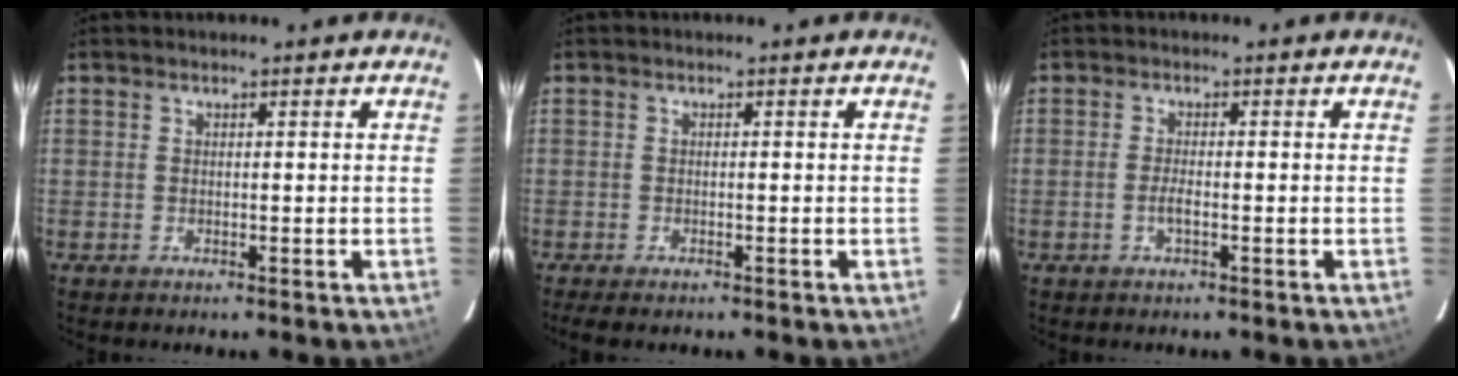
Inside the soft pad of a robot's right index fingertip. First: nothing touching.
{"total": 3.0, "force": [-2.4, 0.9, 1.7], "torque": [-0.040, -0.013, -0.040]}
{"total": 1.8, "force": [-0.8, 0.4, 1.5], "torque": [-0.033, -0.001, -0.014]}